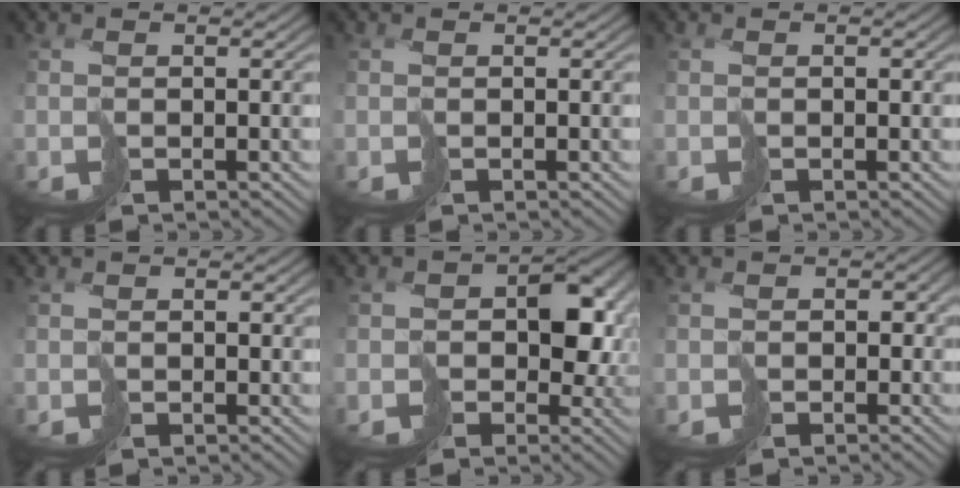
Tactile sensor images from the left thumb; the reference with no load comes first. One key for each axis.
{"total": 0.0}
{"total": 0.6, "fx": 0.0, "fy": 0.5, "fz": 0.3, "tx": -0.006, "ty": 0.000, "tz": 0.000}
{"total": 0.9, "fx": 0.0, "fy": 0.7, "fz": 0.5, "tx": -0.006, "ty": -0.001, "tz": 0.000}
{"total": 6.5, "fx": -0.4, "fy": 5.1, "fz": 4.0, "tx": -0.049, "ty": -0.006, "tz": -0.007}
{"total": 2.2, "fx": -0.7, "fy": 2.0, "fz": 0.8, "tx": -0.006, "ty": -0.003, "tz": -0.009}